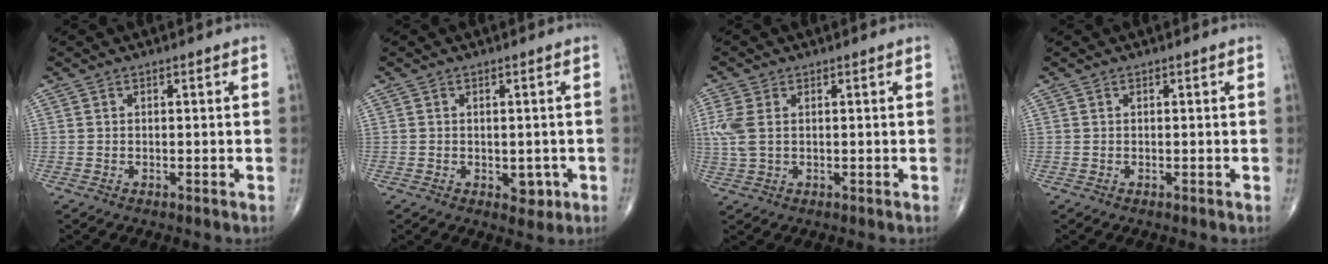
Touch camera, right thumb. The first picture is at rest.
{"total": 2.9, "force": [-0.8, 2.0, 2.0], "torque": [-0.004, 0.001, -0.005]}
{"total": 5.0, "force": [0.8, 2.9, 3.9], "torque": [-0.122, 0.009, 0.019]}
{"total": 0.0}